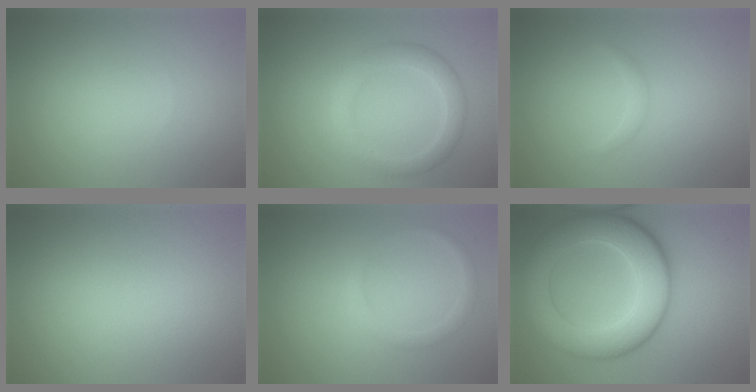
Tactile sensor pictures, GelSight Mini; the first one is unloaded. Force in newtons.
{"total": 3.0, "press": 2.9, "slide": 0.3}
{"total": 0.8, "press": 0.8, "slide": 0.0}
{"total": 0.0}
{"total": 1.3, "press": 1.3, "slide": 0.1}
{"total": 9.5, "press": 9.5, "slide": 0.6}